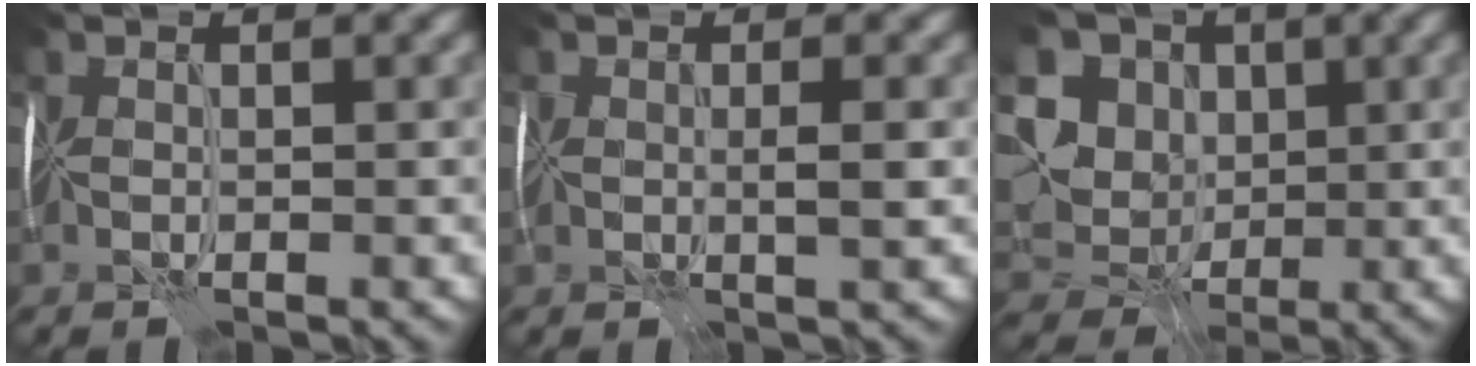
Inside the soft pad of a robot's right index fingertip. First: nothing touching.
{"total": 0.9, "force": [-0.1, 0.3, 0.9], "torque": [-0.017, -0.001, -0.003]}
{"total": 11.1, "force": [3.1, 9.3, 5.2], "torque": [-0.126, 0.027, 0.034]}